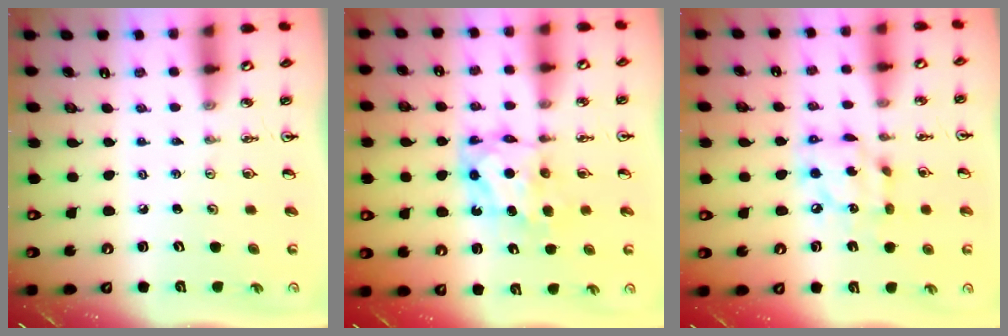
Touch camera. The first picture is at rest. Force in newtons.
{"total": 6.6, "press": 6.6, "slide": 0.3}
{"total": 10.1, "press": 10.1, "slide": 0.8}